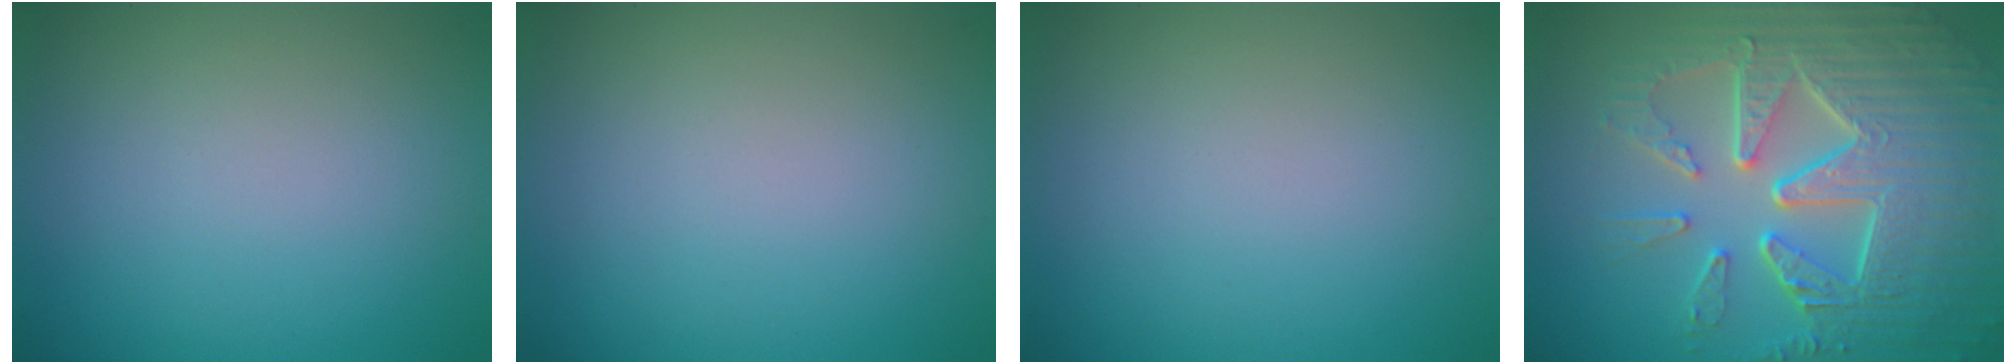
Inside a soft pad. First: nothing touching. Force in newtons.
{"total": 0.0}
{"total": 0.0}
{"total": 9.7, "press": 6.5, "slide": 7.2}